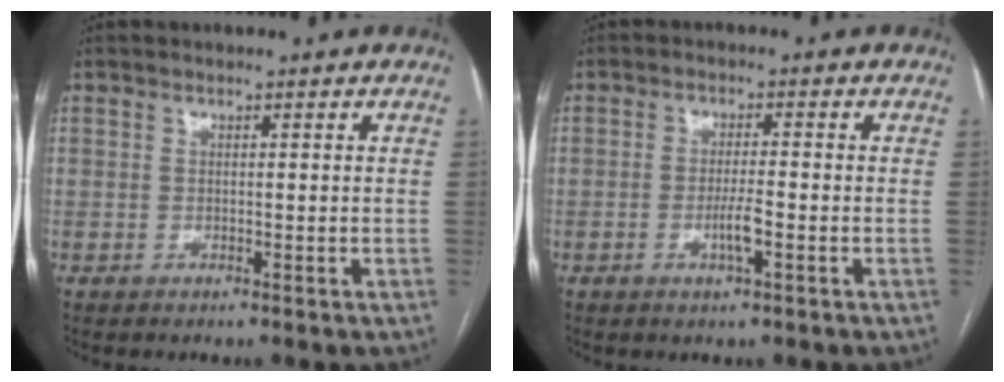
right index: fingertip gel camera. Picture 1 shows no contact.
{"total": 3.3, "force": [-1.2, 0.2, 3.1], "torque": [-0.060, -0.003, -0.022]}